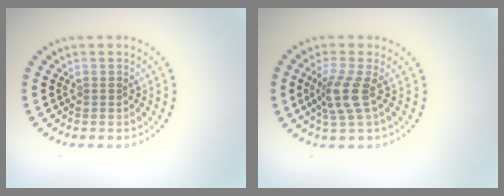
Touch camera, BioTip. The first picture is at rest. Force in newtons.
{"total": 2.8, "press": 2.2, "slide": 1.8}